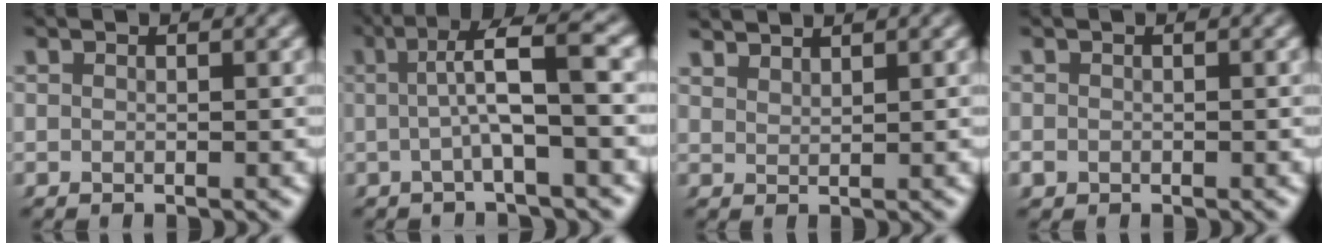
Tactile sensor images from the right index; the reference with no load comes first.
{"total": 4.8, "force": [0.3, 0.6, 4.7], "torque": [-0.072, 0.017, -0.002]}
{"total": 2.4, "force": [2.3, -0.2, 0.1], "torque": [-0.005, 0.003, 0.045]}
{"total": 1.2, "force": [-0.5, 1.1, 0.1], "torque": [-0.010, -0.007, -0.008]}